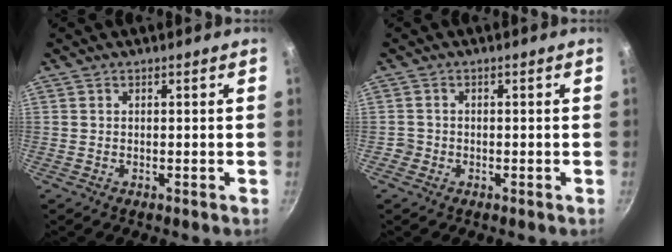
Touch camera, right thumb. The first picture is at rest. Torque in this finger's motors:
{"motor_torque": [0.01, -0.10, -0.15, 0.42, 0.01]}